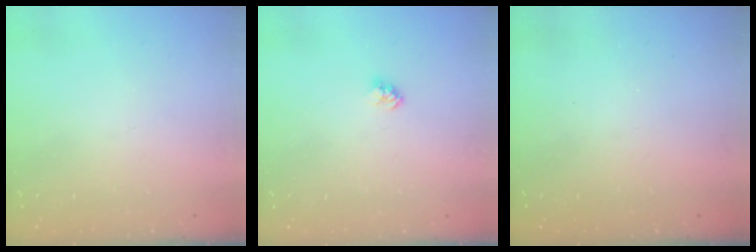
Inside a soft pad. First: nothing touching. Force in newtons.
{"total": 2.4, "press": 2.4, "slide": 0.2}
{"total": 0.0}